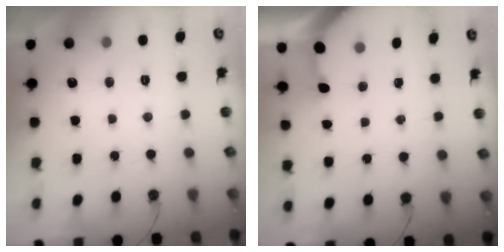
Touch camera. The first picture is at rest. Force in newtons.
{"total": 2.8, "press": 2.8, "slide": 0.2}